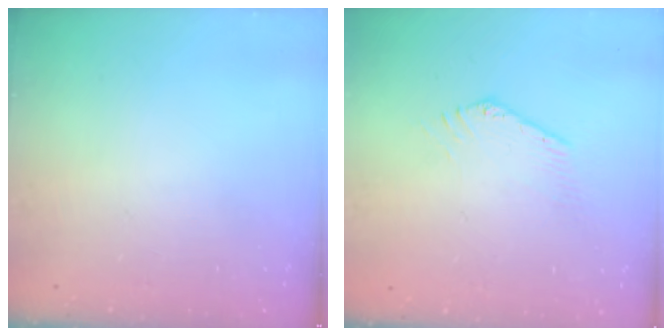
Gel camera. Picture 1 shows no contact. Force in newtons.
{"total": 1.5, "press": 1.5, "slide": 0.4}